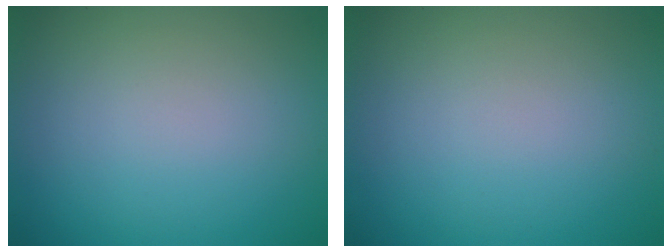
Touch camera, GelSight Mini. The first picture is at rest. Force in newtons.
{"total": 0.0}